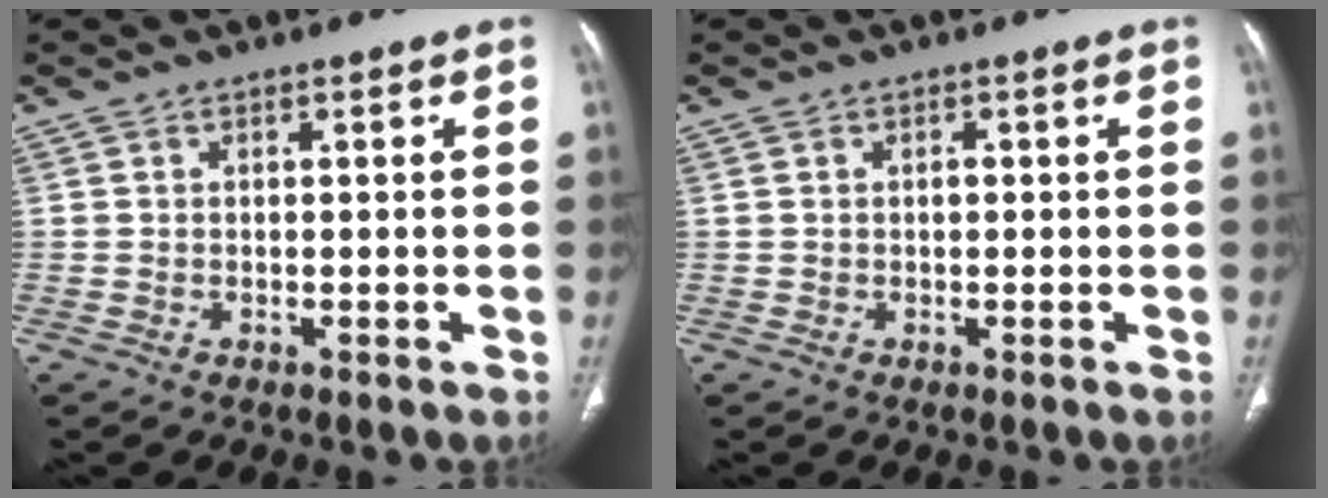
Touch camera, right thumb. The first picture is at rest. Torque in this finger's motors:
{"motor_torque": [0.26, 0.14, 0.13, -0.31, 0.11]}